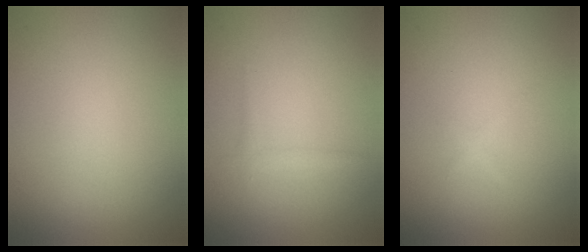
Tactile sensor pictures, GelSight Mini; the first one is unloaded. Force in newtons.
{"total": 0.8, "press": 0.8, "slide": 0.1}
{"total": 0.6, "press": 0.6, "slide": 0.1}